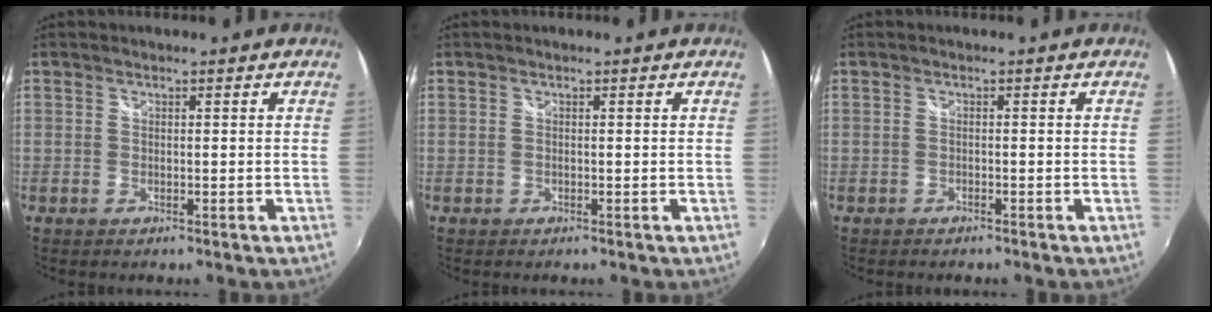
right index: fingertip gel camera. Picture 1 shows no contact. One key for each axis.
{"total": 0.0}
{"total": 0.9, "fx": -0.8, "fy": 0.3, "fz": 0.3, "tx": -0.008, "ty": -0.002, "tz": -0.013}